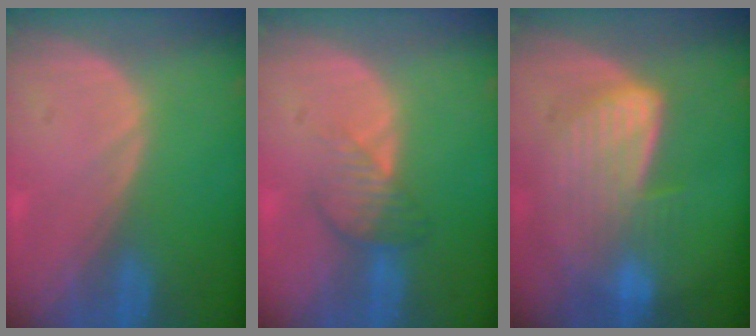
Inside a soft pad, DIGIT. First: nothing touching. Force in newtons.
{"total": 4.1, "press": 3.5, "slide": 2.0}
{"total": 7.1, "press": 7.0, "slide": 1.1}